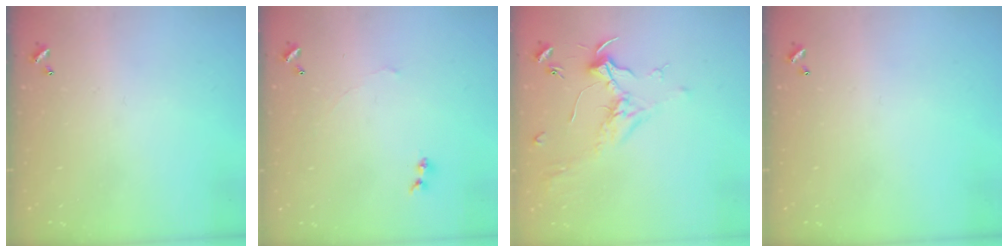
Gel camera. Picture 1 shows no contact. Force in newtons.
{"total": 0.7, "press": 0.1, "slide": 0.7}
{"total": 1.8, "press": 1.7, "slide": 0.7}
{"total": 0.0}